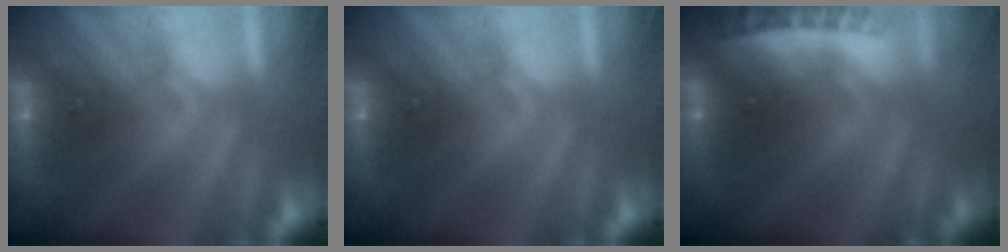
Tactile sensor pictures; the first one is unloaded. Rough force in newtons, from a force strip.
{"total": 0.0}
{"total": 2.7}